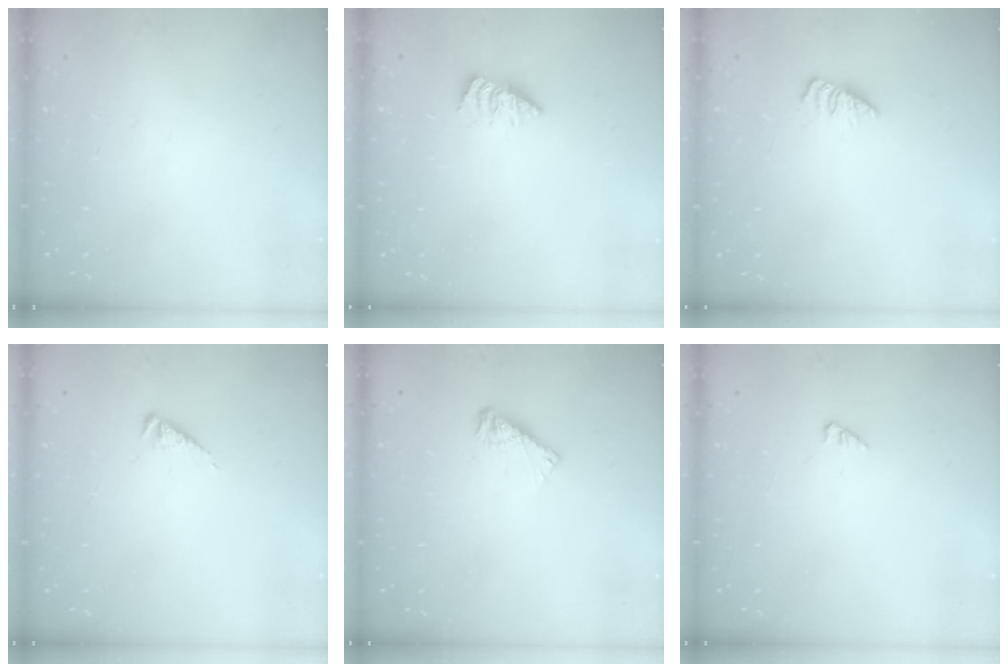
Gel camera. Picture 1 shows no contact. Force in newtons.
{"total": 1.4, "press": 1.3, "slide": 0.2}
{"total": 0.9, "press": 0.8, "slide": 0.3}
{"total": 2.9, "press": 2.9, "slide": 0.6}
{"total": 4.7, "press": 4.7, "slide": 0.3}
{"total": 1.6, "press": 1.6, "slide": 0.2}